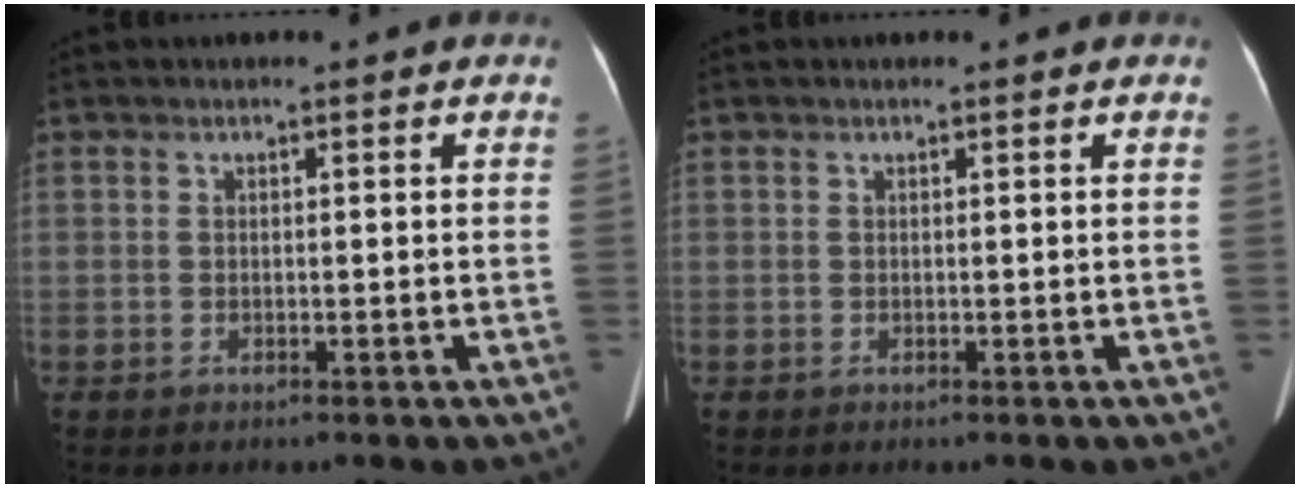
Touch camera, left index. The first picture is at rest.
{"total": 0.0}